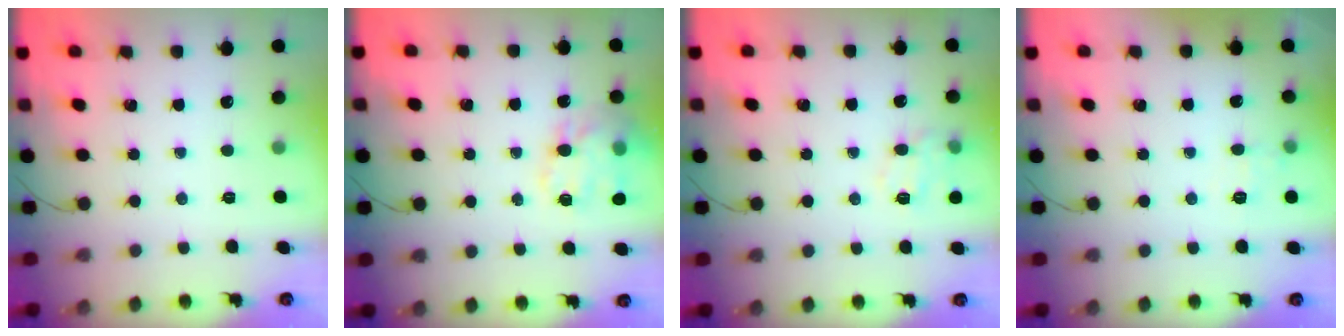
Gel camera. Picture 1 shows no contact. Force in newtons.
{"total": 17.1, "press": 16.9, "slide": 2.7}
{"total": 10.4, "press": 10.3, "slide": 0.9}
{"total": 7.0, "press": 6.9, "slide": 1.5}